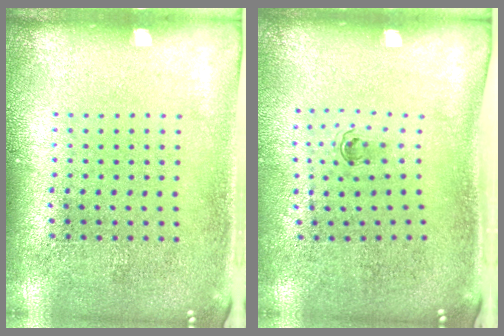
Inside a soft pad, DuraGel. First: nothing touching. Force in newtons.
{"total": 0.6, "press": 0.3, "slide": 0.5}